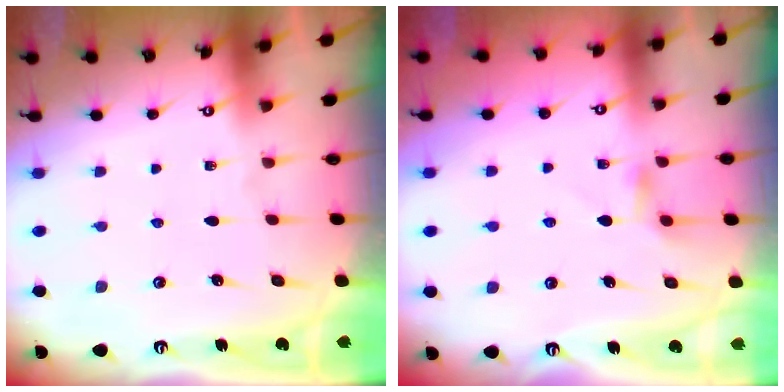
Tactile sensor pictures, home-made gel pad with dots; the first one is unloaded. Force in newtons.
{"total": 3.8, "press": 3.7, "slide": 0.6}